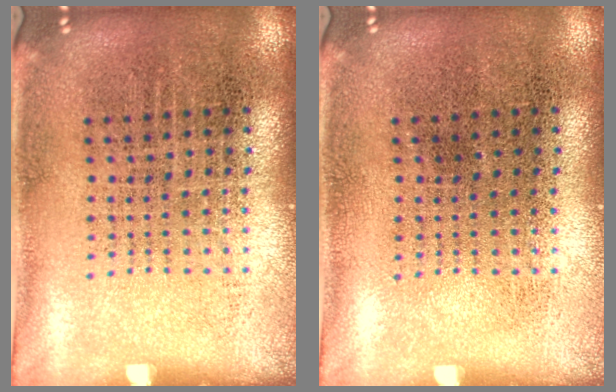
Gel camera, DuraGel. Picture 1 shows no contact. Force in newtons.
{"total": 0.0}